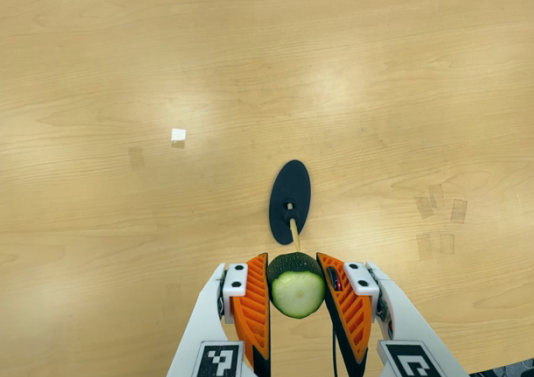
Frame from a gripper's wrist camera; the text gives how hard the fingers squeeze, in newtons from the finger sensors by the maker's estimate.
{"total": 9.8, "left": 8.7, "right": 11.0}